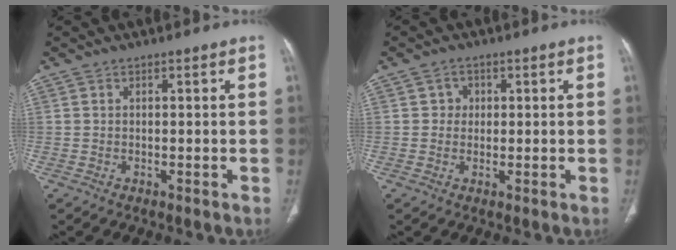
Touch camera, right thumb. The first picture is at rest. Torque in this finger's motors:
{"motor_torque": [-0.15, 0.06, -0.22, 0.26, 0.04]}